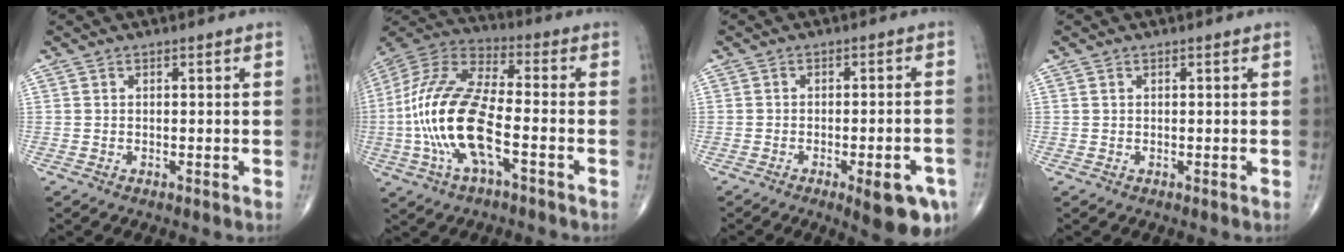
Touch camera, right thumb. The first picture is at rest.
{"total": 18.8, "force": [-4.2, 7.0, 17.0], "torque": [-0.371, 0.030, -0.080]}
{"total": 9.8, "force": [-4.6, 2.7, 8.2], "torque": [-0.088, 0.011, -0.052]}
{"total": 0.0}